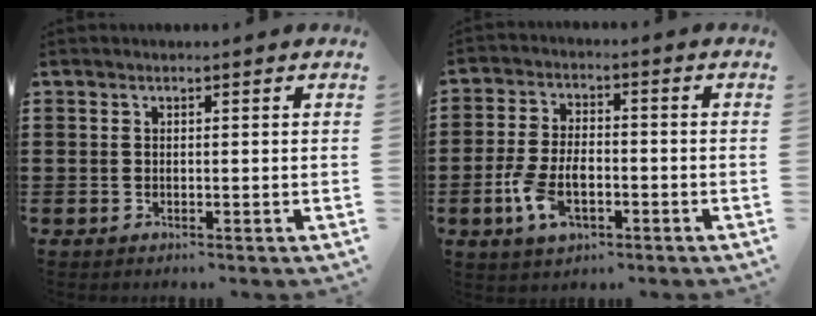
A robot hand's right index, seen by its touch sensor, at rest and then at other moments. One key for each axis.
{"total": 7.1, "fx": -2.4, "fy": 3.9, "fz": 5.4, "tx": -0.125, "ty": 0.001, "tz": -0.049}